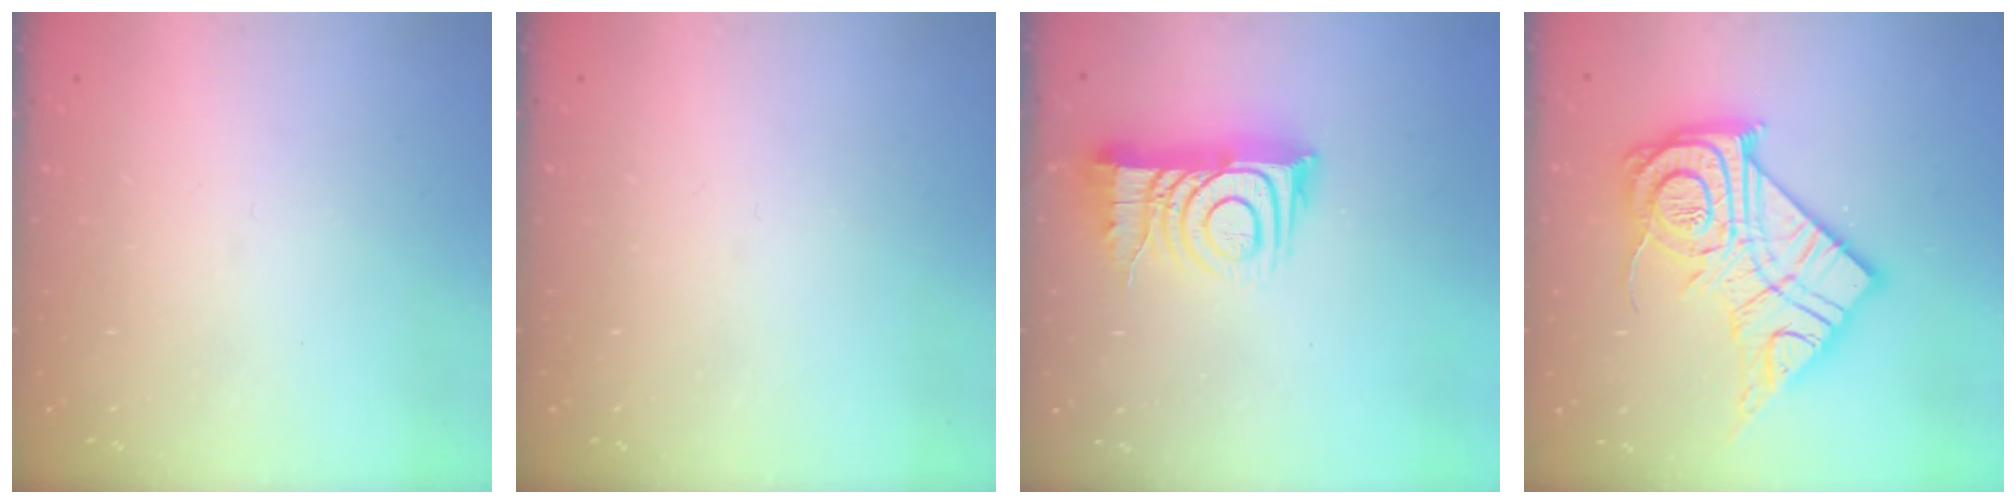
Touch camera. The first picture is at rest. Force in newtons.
{"total": 0.0}
{"total": 12.7, "press": 12.7, "slide": 0.9}
{"total": 23.3, "press": 23.3, "slide": 1.7}